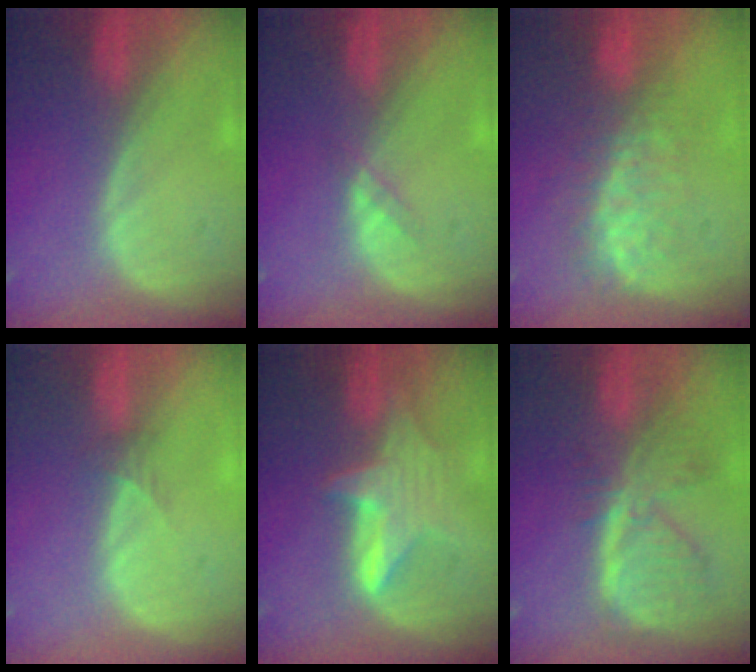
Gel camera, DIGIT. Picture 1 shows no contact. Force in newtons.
{"total": 1.3, "press": 1.3, "slide": 0.2}
{"total": 7.6, "press": 7.3, "slide": 1.9}
{"total": 1.3, "press": 1.0, "slide": 0.8}
{"total": 6.0, "press": 5.9, "slide": 0.9}
{"total": 8.1, "press": 7.0, "slide": 4.1}